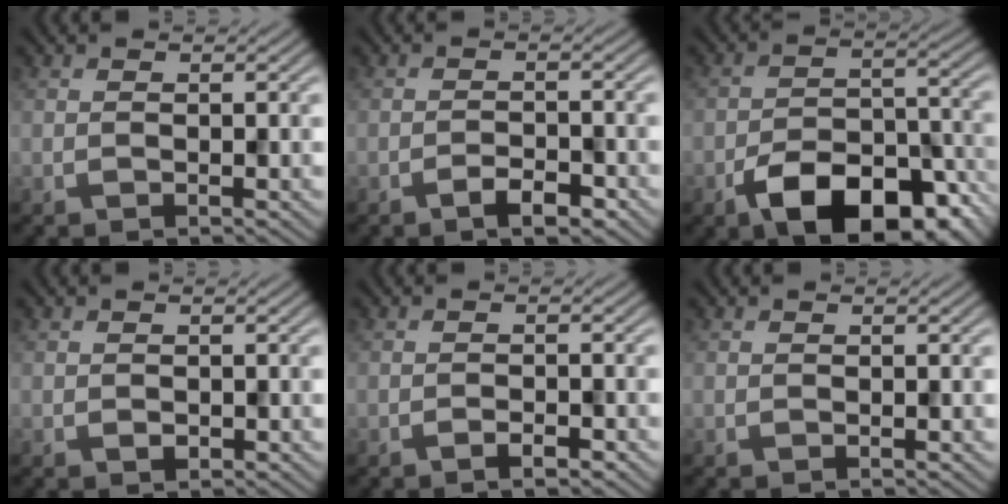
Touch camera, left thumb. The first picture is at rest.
{"total": 2.7, "force": [-1.7, 0.9, 1.8], "torque": [-0.027, 0.003, -0.031]}
{"total": 12.5, "force": [-7.4, 6.3, 7.9], "torque": [-0.129, -0.014, -0.120]}
{"total": 0.7, "force": [-0.2, 0.6, 0.4], "torque": [-0.007, -0.005, -0.003]}
{"total": 1.5, "force": [-1.1, 0.3, 1.0], "torque": [-0.014, 0.002, -0.018]}
{"total": 0.0}